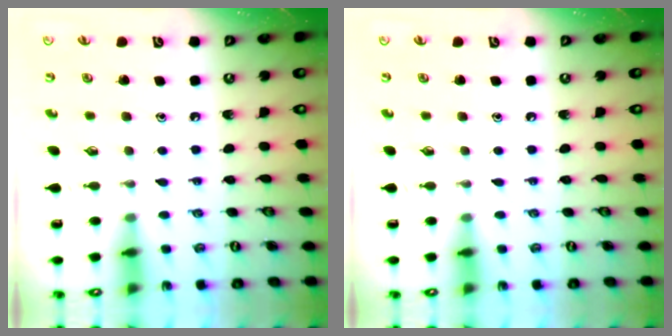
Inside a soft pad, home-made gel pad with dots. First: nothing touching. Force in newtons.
{"total": 0.0}